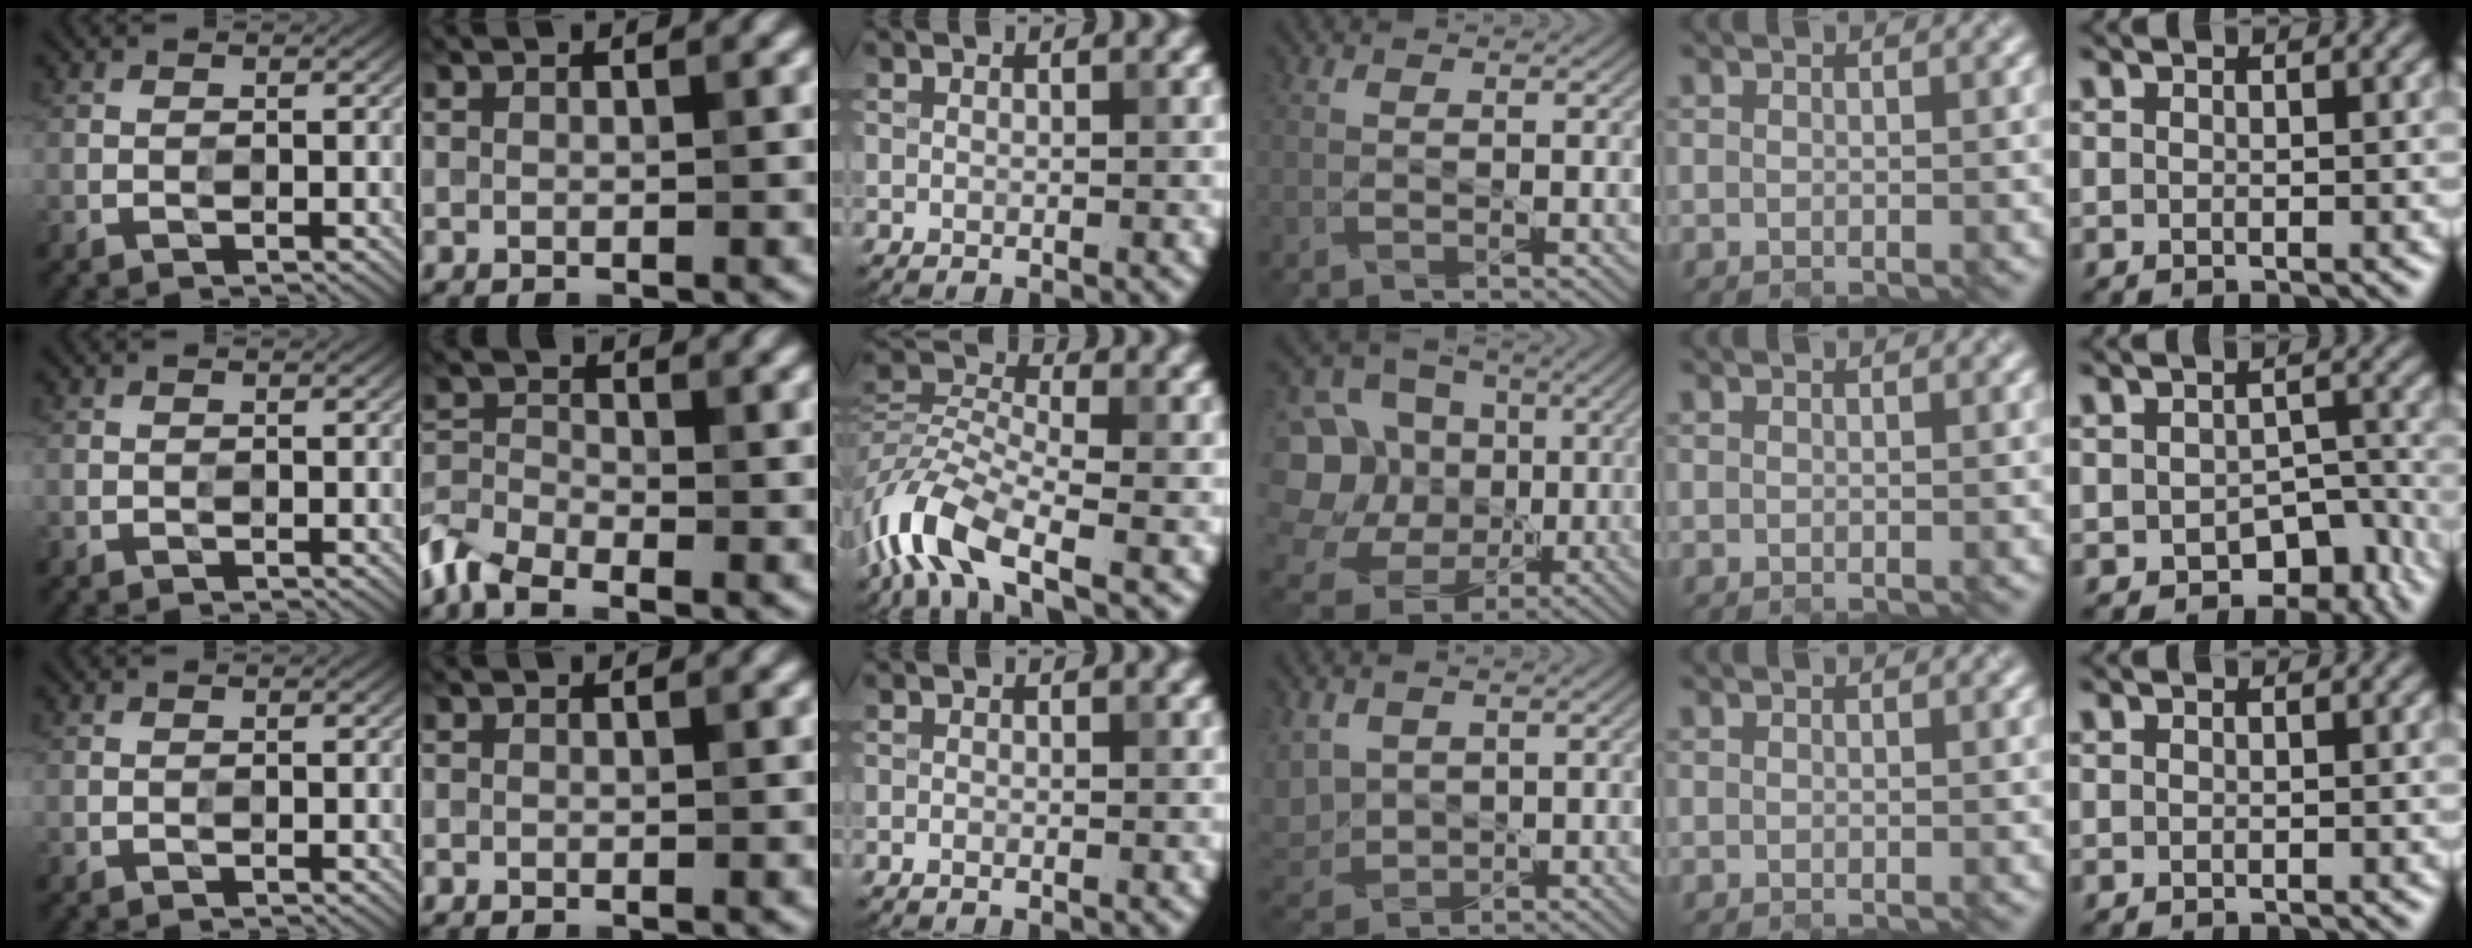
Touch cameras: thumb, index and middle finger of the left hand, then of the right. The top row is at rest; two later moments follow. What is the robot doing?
{"motion": "open", "object": "laptop"}